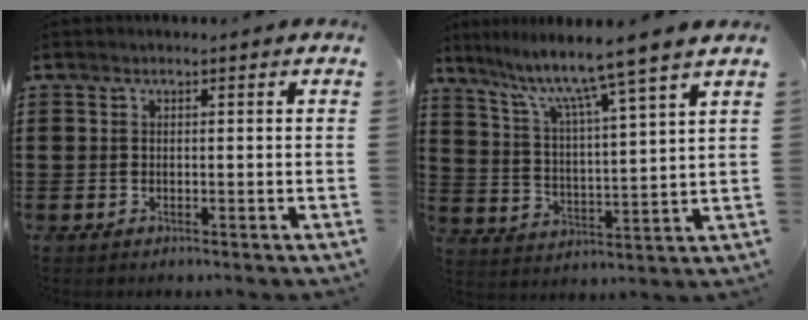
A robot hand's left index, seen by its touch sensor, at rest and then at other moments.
{"total": 8.2, "force": [6.6, -1.1, 4.7], "torque": [-0.117, -0.050, 0.102]}